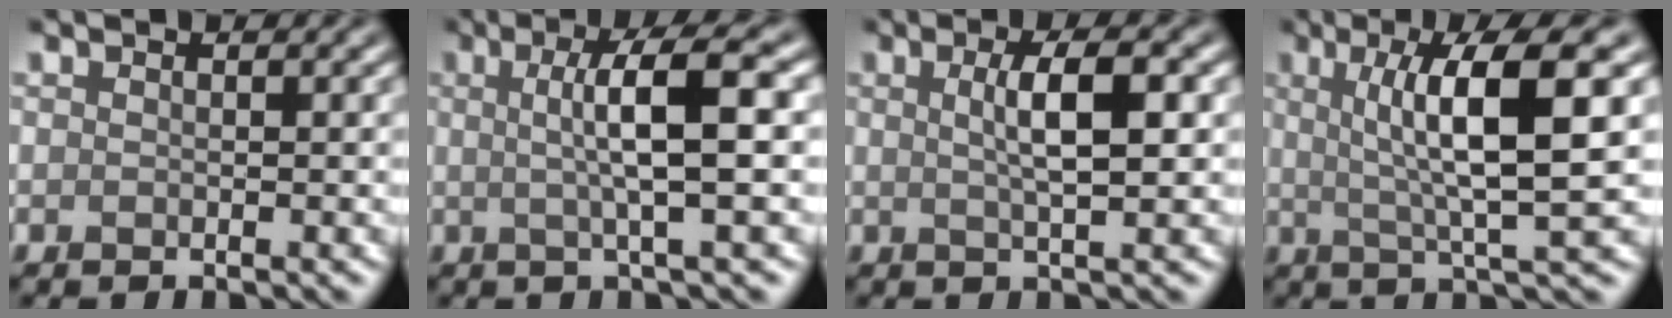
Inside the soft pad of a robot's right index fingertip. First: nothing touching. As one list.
[{"total": 6.1, "force": [0.7, 1.1, 6.0], "torque": [-0.093, 0.009, 0.009]}, {"total": 4.0, "force": [0.7, 1.0, 3.8], "torque": [-0.059, 0.006, 0.009]}, {"total": 8.1, "force": [1.8, 1.6, 7.7], "torque": [-0.113, 0.005, 0.029]}]